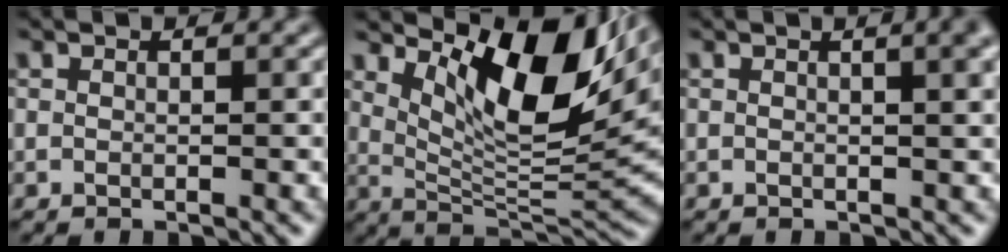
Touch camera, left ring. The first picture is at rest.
{"total": 10.6, "force": [5.2, 3.4, 8.5], "torque": [-0.139, -0.002, 0.105]}
{"total": 6.3, "force": [2.4, 2.9, 5.0], "torque": [-0.028, 0.042, 0.003]}